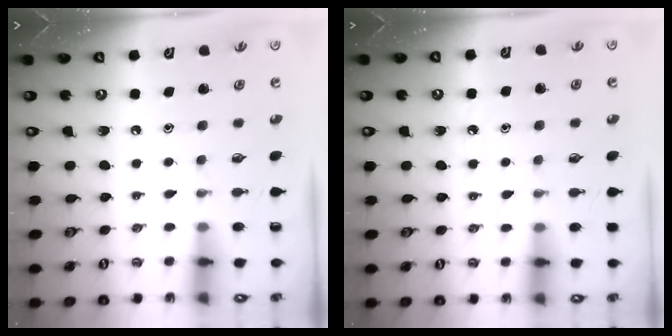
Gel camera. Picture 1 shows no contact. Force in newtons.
{"total": 4.4, "press": 4.4, "slide": 0.6}